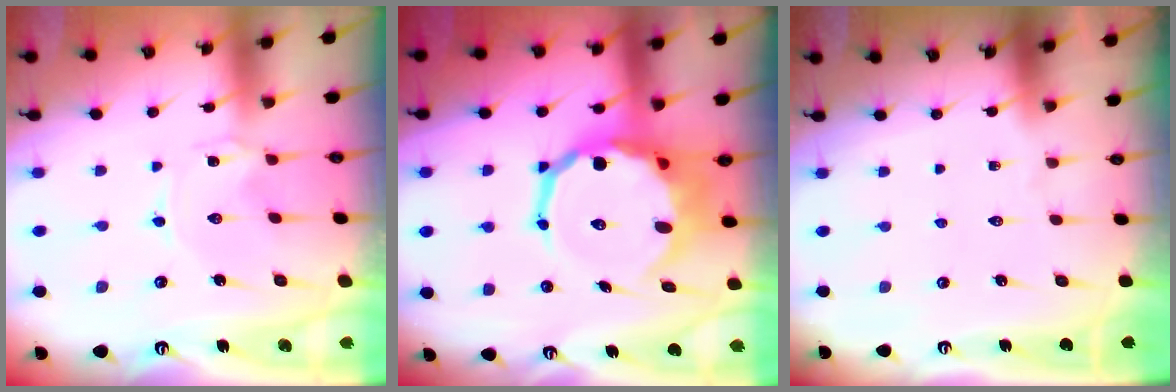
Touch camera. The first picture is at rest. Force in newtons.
{"total": 15.0, "press": 14.5, "slide": 3.6}
{"total": 0.0}